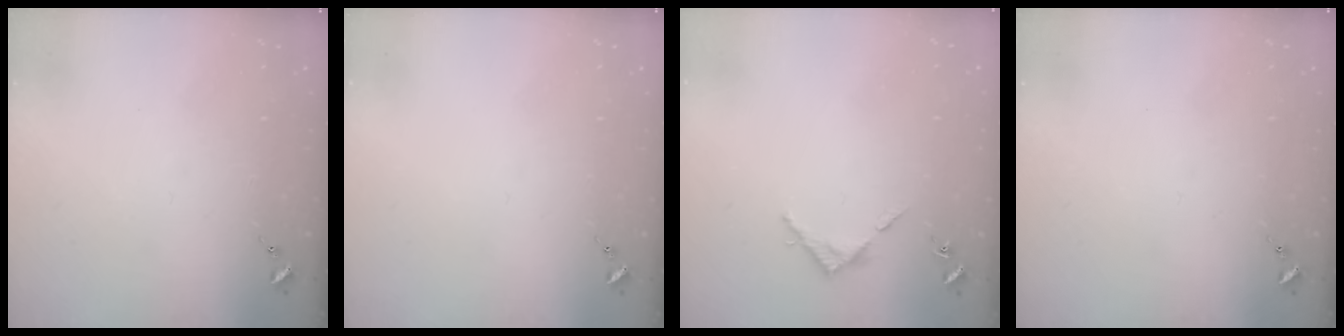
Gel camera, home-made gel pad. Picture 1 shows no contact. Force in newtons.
{"total": 0.0}
{"total": 4.7, "press": 4.7, "slide": 0.2}
{"total": 0.0}